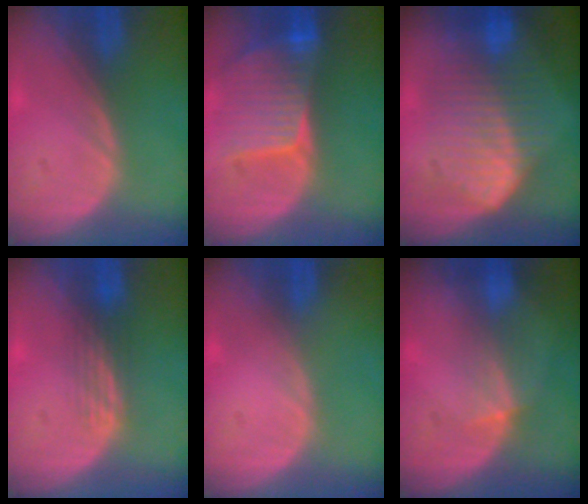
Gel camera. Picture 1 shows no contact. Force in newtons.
{"total": 8.8, "press": 7.8, "slide": 4.1}
{"total": 10.5, "press": 10.4, "slide": 0.6}
{"total": 2.8, "press": 2.5, "slide": 1.3}
{"total": 0.0}
{"total": 3.4, "press": 3.2, "slide": 1.1}